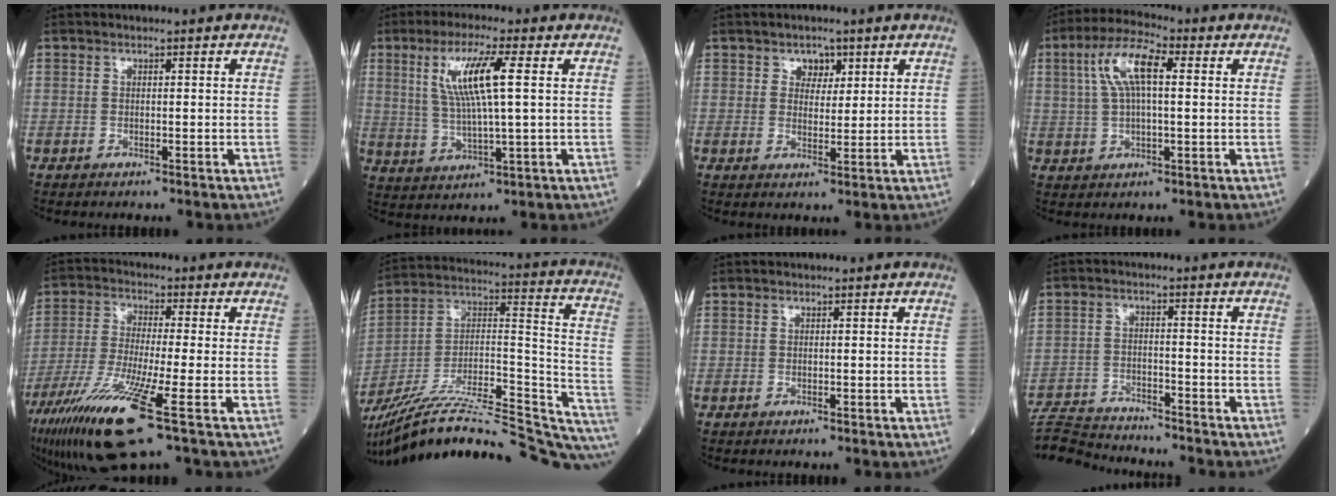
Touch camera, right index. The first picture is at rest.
{"total": 9.3, "force": [2.6, 0.4, 9.0], "torque": [-0.183, 0.003, 0.050]}
{"total": 3.0, "force": [1.6, 2.2, 1.3], "torque": [-0.013, 0.001, 0.025]}
{"total": 8.7, "force": [2.3, 2.5, 8.1], "torque": [-0.165, 0.023, 0.042]}
{"total": 14.3, "force": [-7.3, 0.2, 12.3], "torque": [-0.251, -0.042, -0.135]}
{"total": 33.4, "force": [-28.0, 5.9, 17.1], "torque": [-0.231, 0.006, -0.413]}
{"total": 0.0}
{"total": 10.1, "force": [-10.0, 0.3, 1.5], "torque": [-0.028, 0.002, -0.171]}